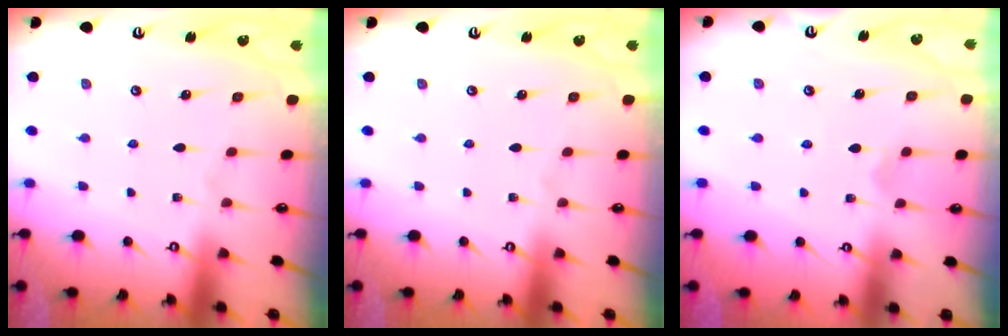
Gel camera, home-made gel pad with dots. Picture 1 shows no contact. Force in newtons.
{"total": 0.0}
{"total": 2.8, "press": 2.8, "slide": 0.3}